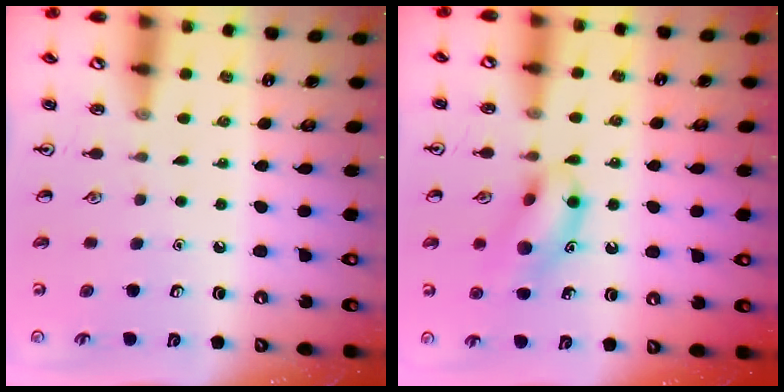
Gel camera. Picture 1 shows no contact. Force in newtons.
{"total": 12.8, "press": 12.8, "slide": 1.1}